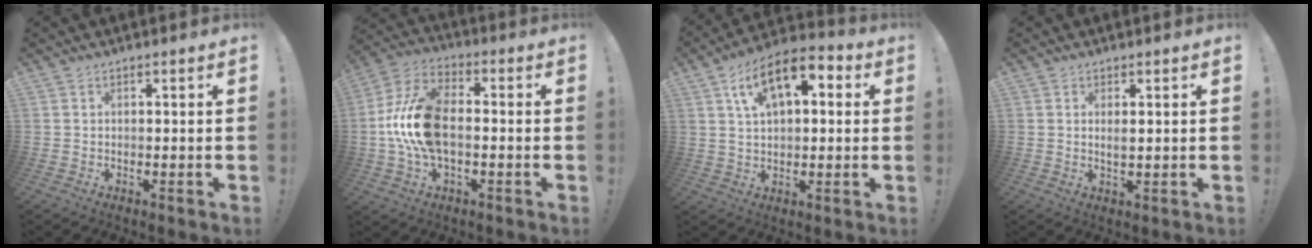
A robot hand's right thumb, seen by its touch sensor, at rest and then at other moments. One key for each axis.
{"total": 16.9, "fx": -1.4, "fy": 10.0, "fz": 13.6, "tx": -0.260, "ty": 0.015, "tz": -0.021}
{"total": 13.7, "fx": 5.3, "fy": 7.1, "fz": 10.4, "tx": -0.169, "ty": -0.006, "tz": 0.095}
{"total": 2.0, "fx": 0.8, "fy": 0.5, "fz": 1.8, "tx": -0.021, "ty": -0.008, "tz": 0.011}